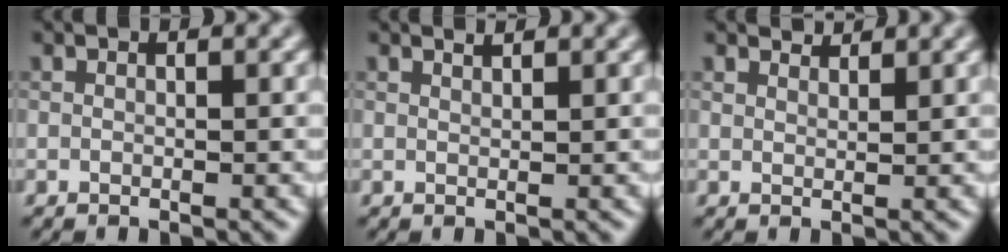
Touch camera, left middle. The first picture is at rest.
{"total": 0.6, "force": [0.6, -0.1, 0.0], "torque": [-0.001, -0.004, 0.008]}
{"total": 2.0, "force": [2.0, 0.0, -0.1], "torque": [-0.013, 0.000, 0.030]}